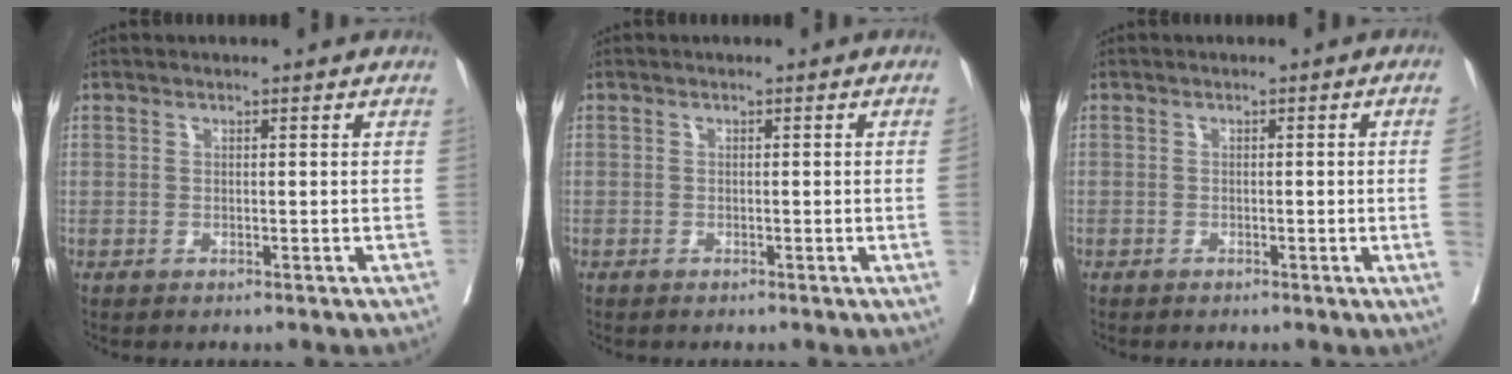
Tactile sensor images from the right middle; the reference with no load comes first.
{"total": 1.0, "force": [-0.2, -0.4, 0.9], "torque": [-0.009, 0.000, -0.002]}
{"total": 2.7, "force": [-0.4, -1.0, 2.5], "torque": [-0.030, -0.004, -0.006]}